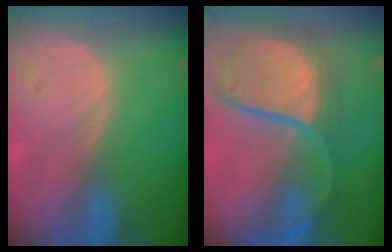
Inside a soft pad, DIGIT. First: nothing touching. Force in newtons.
{"total": 10.7, "press": 9.7, "slide": 4.4}